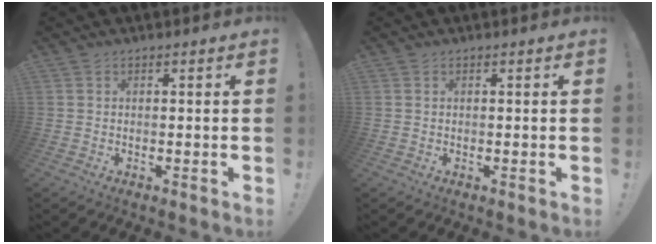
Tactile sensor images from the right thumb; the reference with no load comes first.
{"total": 0.0}